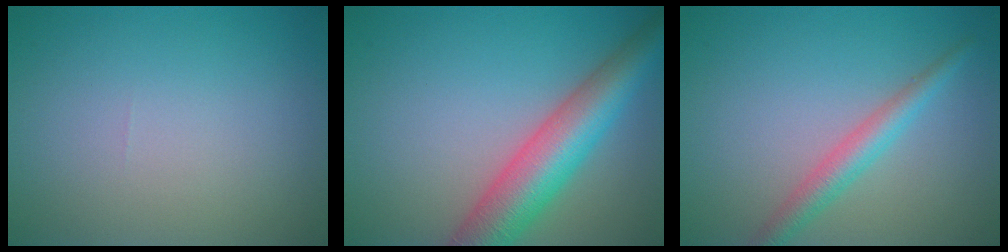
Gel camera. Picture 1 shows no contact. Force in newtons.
{"total": 7.8, "press": 7.8, "slide": 0.3}
{"total": 2.8, "press": 2.8, "slide": 0.0}